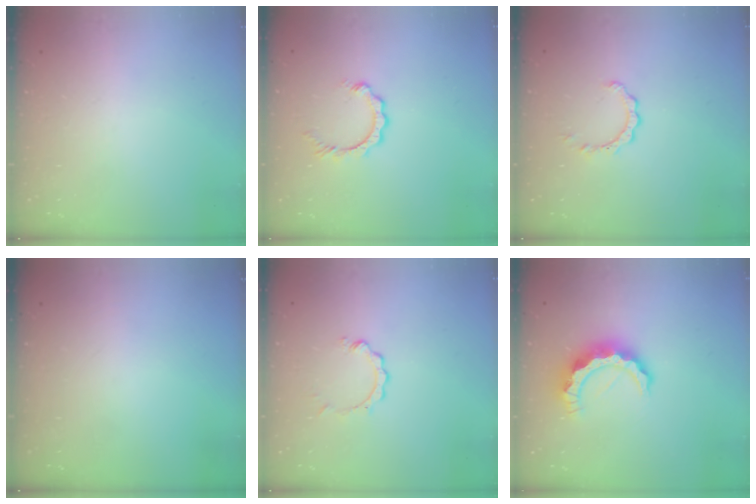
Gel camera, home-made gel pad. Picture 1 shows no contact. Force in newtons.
{"total": 3.1, "press": 3.0, "slide": 0.5}
{"total": 2.4, "press": 2.4, "slide": 0.3}
{"total": 0.0}
{"total": 2.0, "press": 2.0, "slide": 0.2}
{"total": 9.8, "press": 9.8, "slide": 0.8}